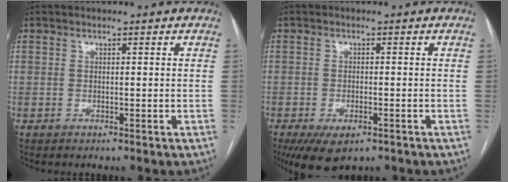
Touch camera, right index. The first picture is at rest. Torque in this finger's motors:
{"motor_torque": [1.26, -0.88, 0.35, 0.06]}